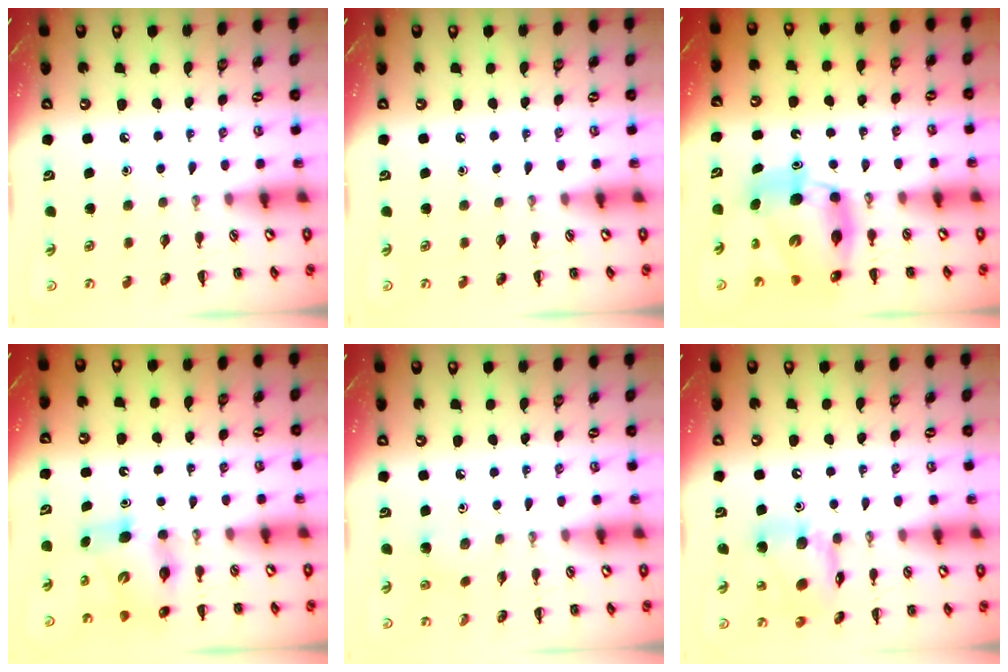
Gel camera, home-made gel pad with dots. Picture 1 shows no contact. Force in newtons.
{"total": 0.0}
{"total": 11.8, "press": 11.2, "slide": 3.7}
{"total": 7.1, "press": 6.9, "slide": 1.7}
{"total": 3.1, "press": 2.9, "slide": 1.0}
{"total": 14.2, "press": 14.1, "slide": 2.1}